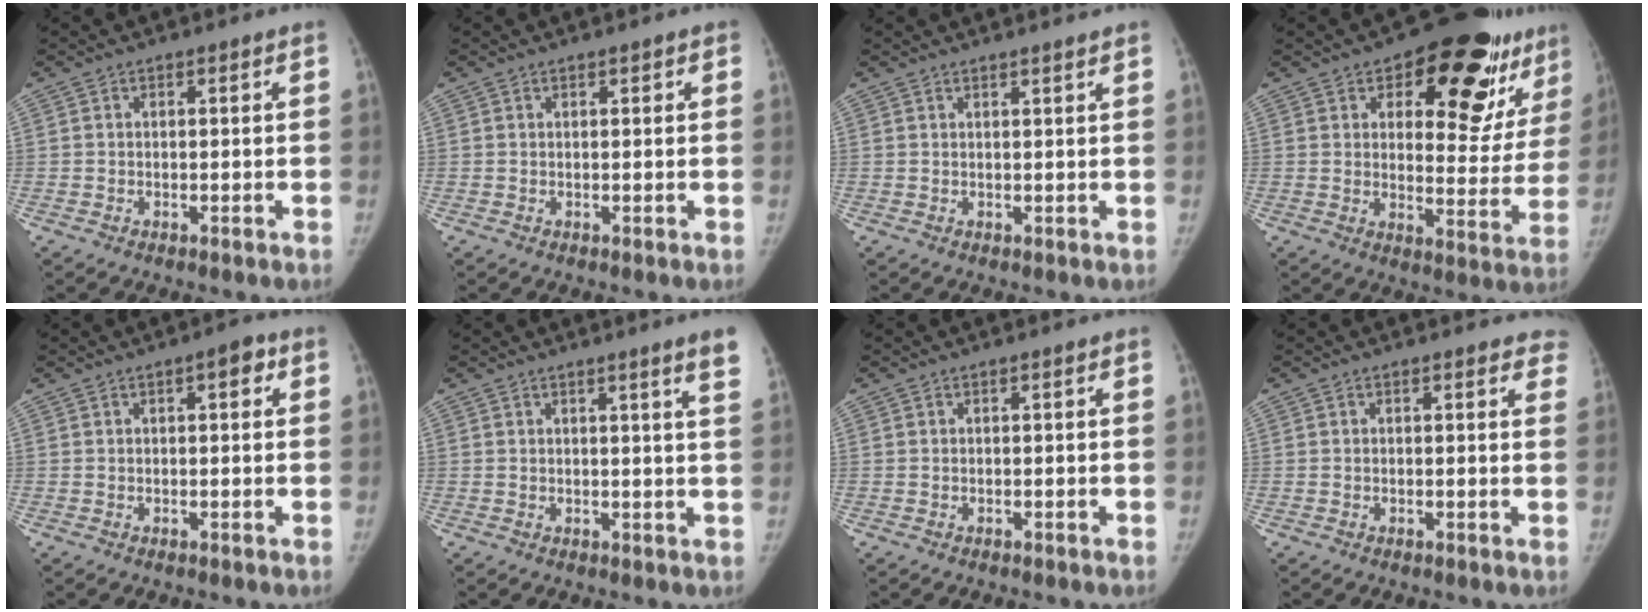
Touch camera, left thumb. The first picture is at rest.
{"total": 0.6, "force": [0.2, 0.4, 0.3], "torque": [0.004, 0.000, 0.002]}
{"total": 2.5, "force": [2.2, -0.2, 1.0], "torque": [-0.003, 0.002, 0.030]}
{"total": 21.9, "force": [12.0, 10.5, 15.0], "torque": [-0.134, -0.045, 0.162]}
{"total": 2.8, "force": [0.9, 1.2, 2.3], "torque": [-0.020, 0.003, 0.008]}
{"total": 4.9, "force": [3.4, -0.5, 3.6], "torque": [-0.045, -0.018, 0.034]}
{"total": 0.0}
{"total": 3.6, "force": [3.1, 1.6, 0.9], "torque": [0.023, -0.012, 0.014]}